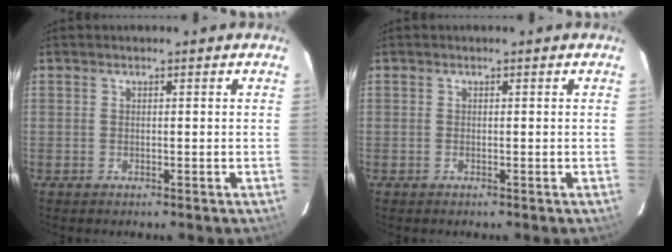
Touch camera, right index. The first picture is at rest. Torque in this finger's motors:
{"motor_torque": [0.28, 0.08, 0.04, 0.01]}